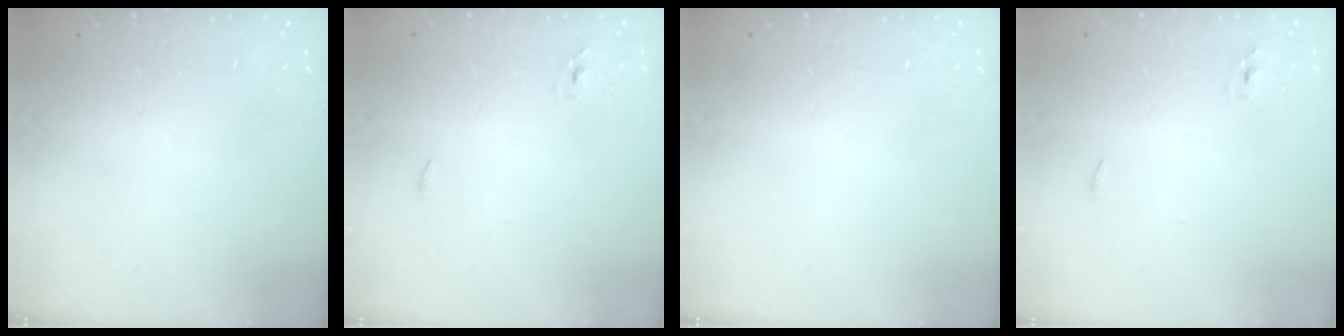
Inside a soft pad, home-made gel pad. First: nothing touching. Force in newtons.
{"total": 2.7, "press": 2.6, "slide": 0.8}
{"total": 0.0}
{"total": 2.7, "press": 2.6, "slide": 0.8}